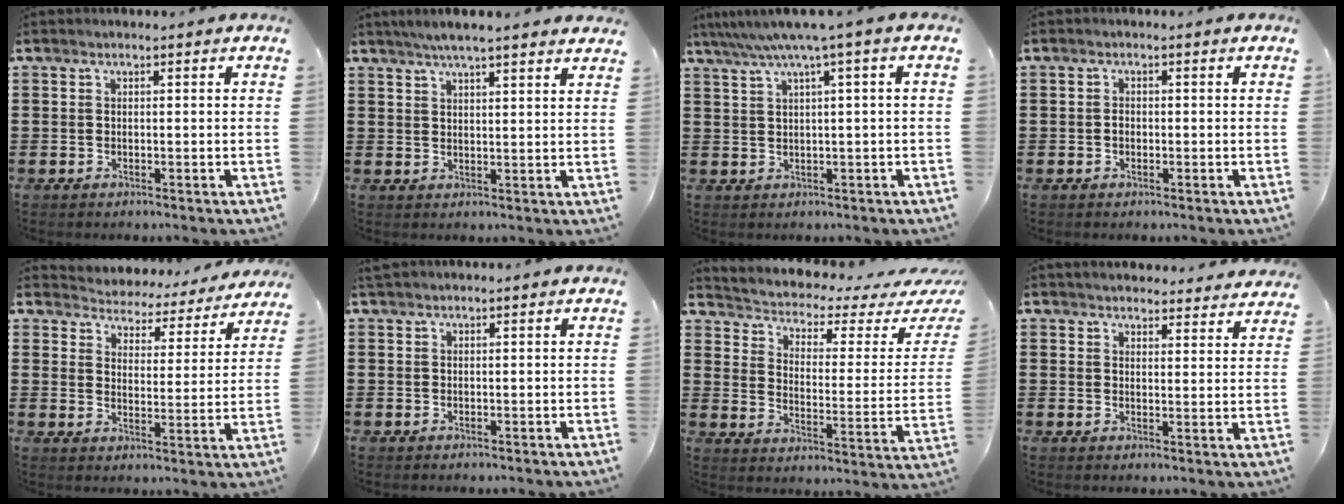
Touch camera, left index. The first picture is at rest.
{"total": 4.2, "force": [3.7, 0.0, 1.9], "torque": [-0.046, -0.003, 0.067]}
{"total": 4.5, "force": [1.9, -0.7, 4.1], "torque": [-0.082, -0.012, 0.029]}
{"total": 1.0, "force": [-0.3, 0.7, 0.7], "torque": [-0.016, 0.002, -0.005]}
{"total": 3.9, "force": [3.8, 0.5, -0.4], "torque": [-0.020, -0.035, 0.060]}
{"total": 0.7, "force": [0.6, 0.1, 0.3], "torque": [-0.009, 0.001, 0.013]}
{"total": 2.3, "force": [1.6, 1.0, 1.3], "torque": [-0.042, -0.024, 0.017]}
{"total": 3.4, "force": [3.4, 0.1, 0.2], "torque": [-0.007, -0.019, 0.060]}